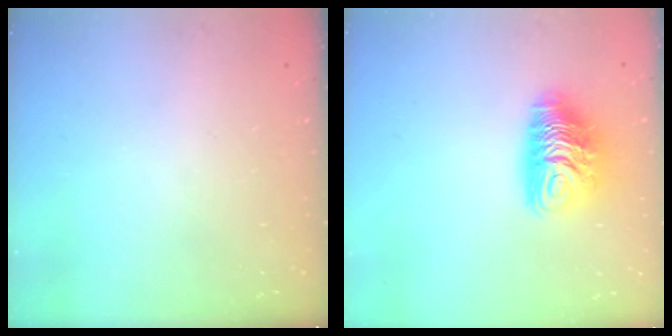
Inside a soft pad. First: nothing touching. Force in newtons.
{"total": 10.6, "press": 10.5, "slide": 1.0}